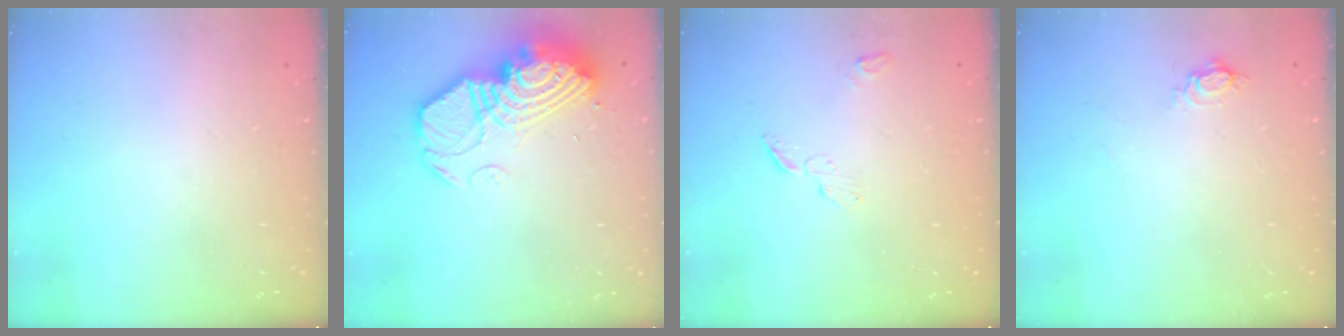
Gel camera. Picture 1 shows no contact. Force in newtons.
{"total": 18.5, "press": 18.4, "slide": 1.7}
{"total": 3.8, "press": 3.8, "slide": 0.4}
{"total": 4.1, "press": 4.1, "slide": 0.4}